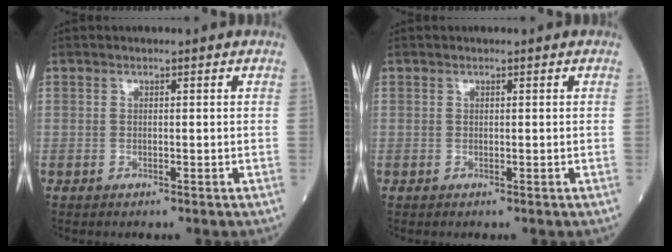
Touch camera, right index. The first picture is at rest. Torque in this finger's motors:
{"motor_torque": [0.08, 0.05, 0.08, 0.01]}